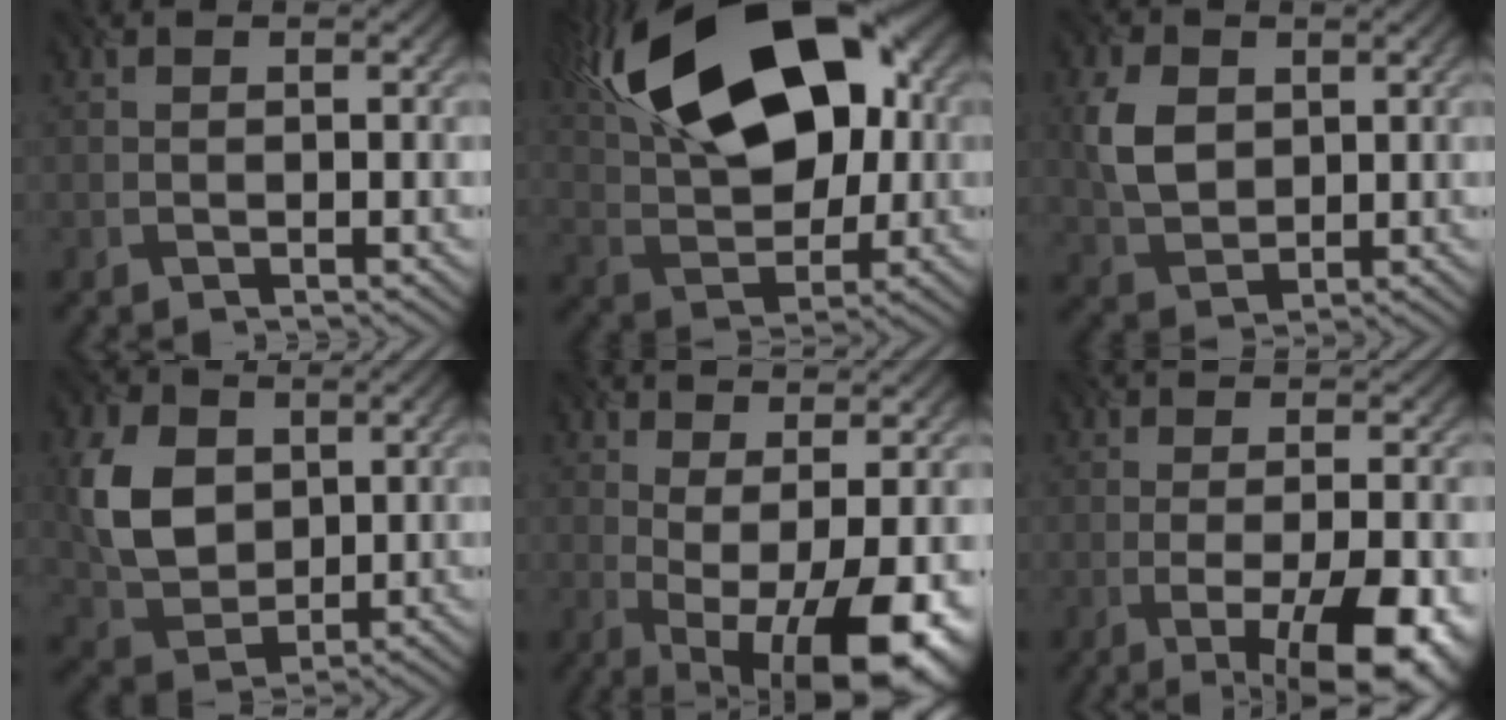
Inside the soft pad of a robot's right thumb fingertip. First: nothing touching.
{"total": 19.0, "force": [6.9, 11.0, 14.0], "torque": [-0.254, 0.057, 0.098]}
{"total": 4.6, "force": [1.0, 3.7, 2.4], "torque": [-0.073, 0.008, 0.029]}
{"total": 7.5, "force": [1.5, 6.1, 4.1], "torque": [-0.120, 0.004, 0.036]}
{"total": 12.1, "force": [-2.6, 4.1, 11.1], "torque": [-0.155, 0.009, -0.017]}
{"total": 12.0, "force": [-4.5, 3.8, 10.4], "torque": [-0.123, 0.003, -0.053]}